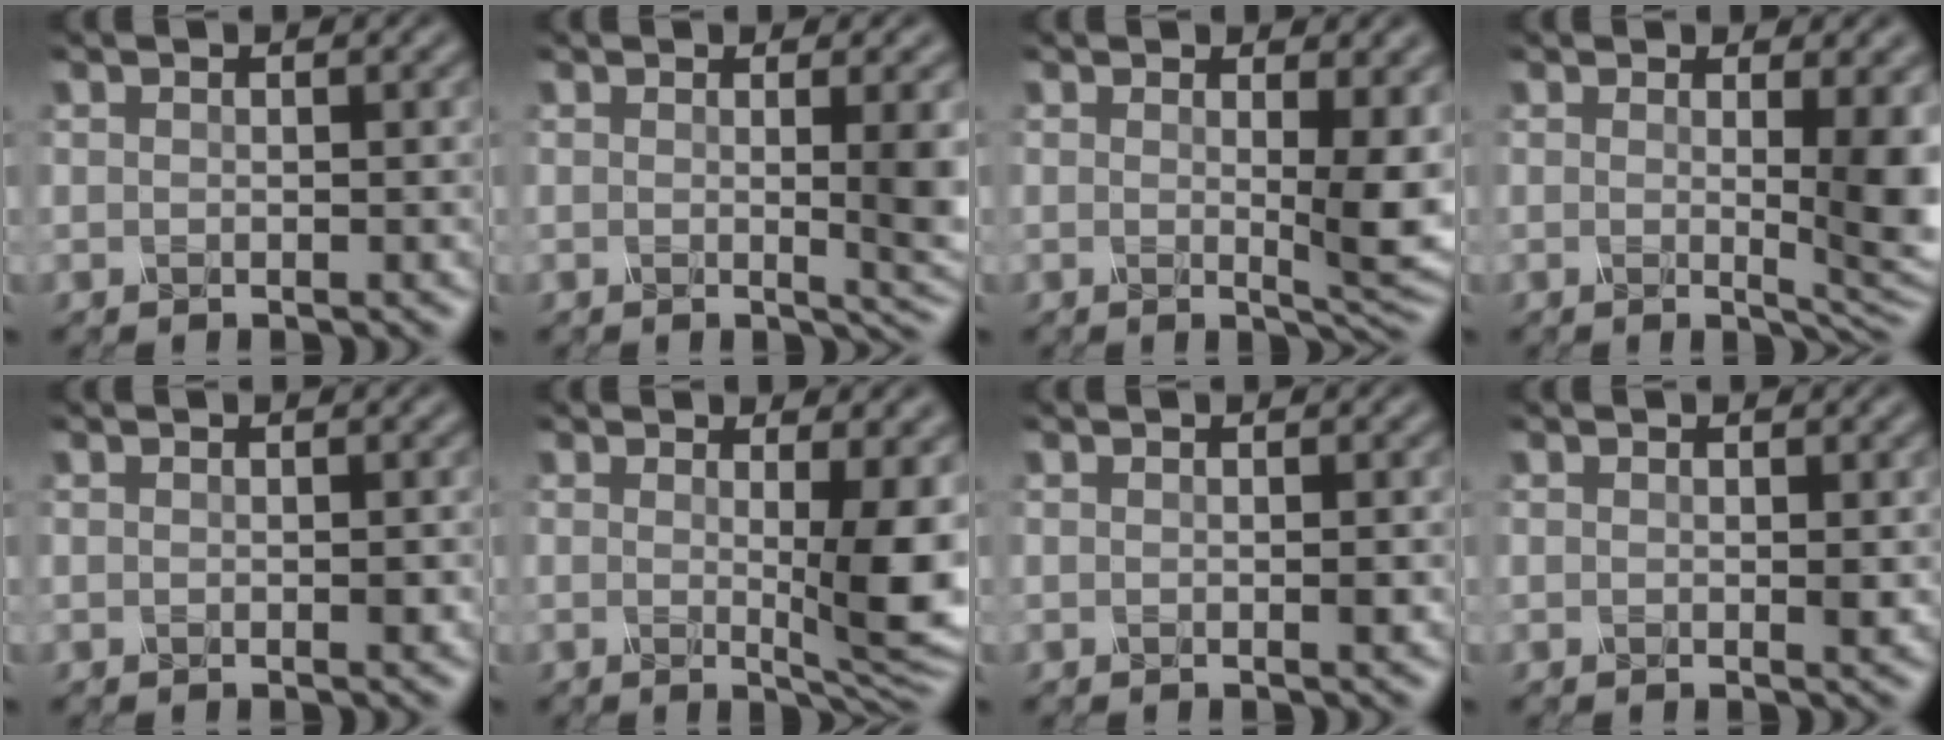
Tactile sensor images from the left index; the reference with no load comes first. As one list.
[{"total": 3.8, "force": [0.5, 1.0, 3.7], "torque": [-0.039, -0.008, 0.004]}, {"total": 4.4, "force": [1.0, 1.1, 4.2], "torque": [-0.058, -0.011, 0.016]}, {"total": 5.5, "force": [0.9, 1.5, 5.2], "torque": [-0.060, -0.013, 0.014]}, {"total": 0.0}, {"total": 6.0, "force": [0.6, 1.4, 5.9], "torque": [-0.076, -0.012, 0.010]}, {"total": 0.0}, {"total": 0.5, "force": [0.2, 0.2, 0.4], "torque": [-0.010, -0.001, 0.004]}]